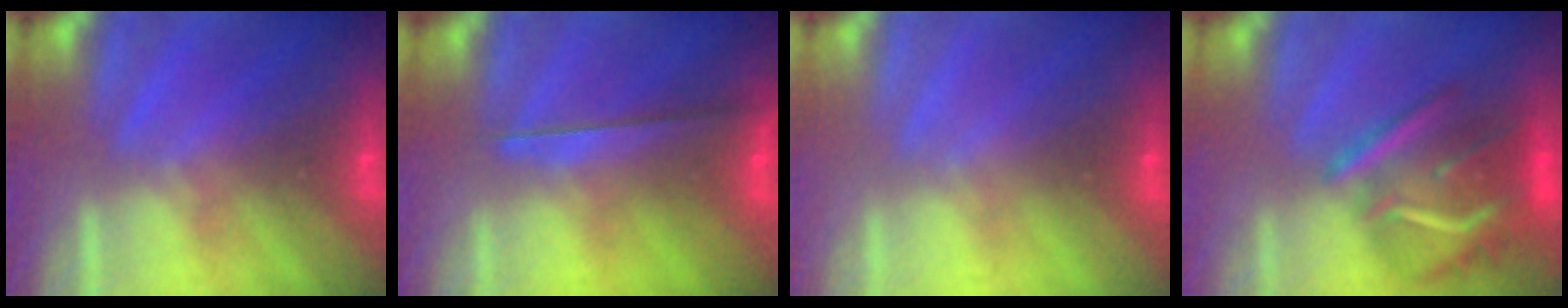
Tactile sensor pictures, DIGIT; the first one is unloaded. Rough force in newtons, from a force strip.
{"total": 2.4}
{"total": 3.0}
{"total": 7.8}